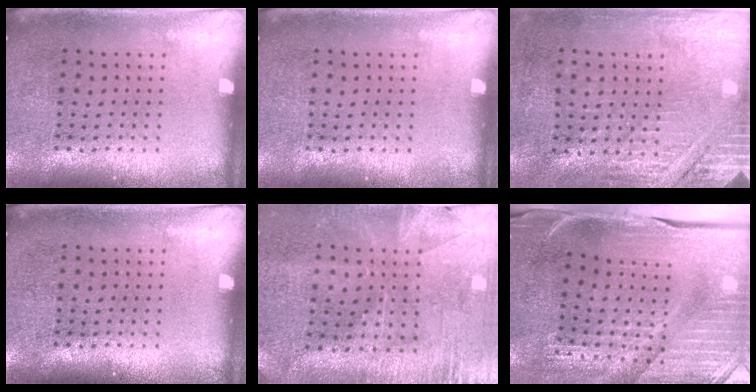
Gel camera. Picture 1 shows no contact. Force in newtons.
{"total": 0.0}
{"total": 2.8, "press": 2.7, "slide": 0.9}
{"total": 0.0}
{"total": 0.5, "press": 0.5, "slide": 0.3}
{"total": 4.5, "press": 3.9, "slide": 2.3}